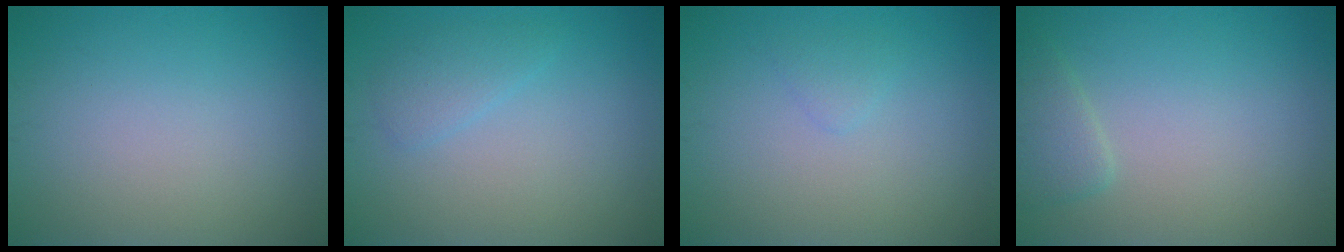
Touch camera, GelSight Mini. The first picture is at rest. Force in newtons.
{"total": 1.6, "press": 1.6, "slide": 0.2}
{"total": 0.9, "press": 0.9, "slide": 0.1}
{"total": 1.9, "press": 1.9, "slide": 0.2}